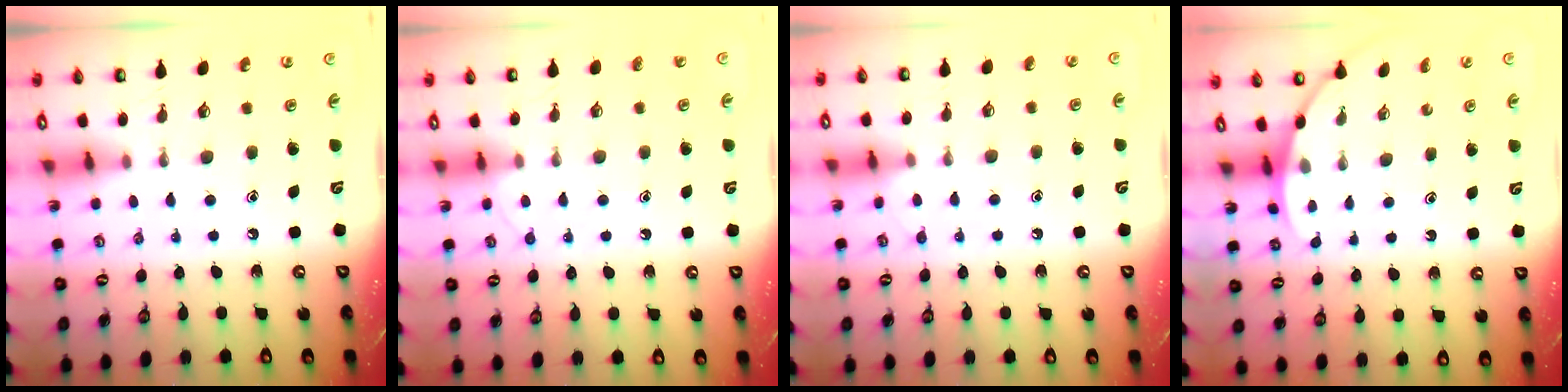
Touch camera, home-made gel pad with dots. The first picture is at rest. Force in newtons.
{"total": 5.2, "press": 5.2, "slide": 0.6}
{"total": 4.3, "press": 4.3, "slide": 0.5}
{"total": 2.8, "press": 2.8, "slide": 0.1}